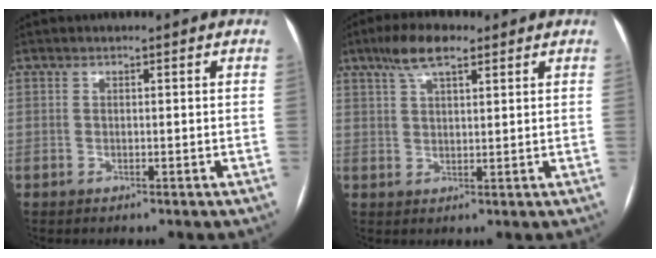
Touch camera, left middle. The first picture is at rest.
{"total": 5.9, "force": [3.9, 1.6, 4.1], "torque": [-0.086, 0.016, 0.072]}